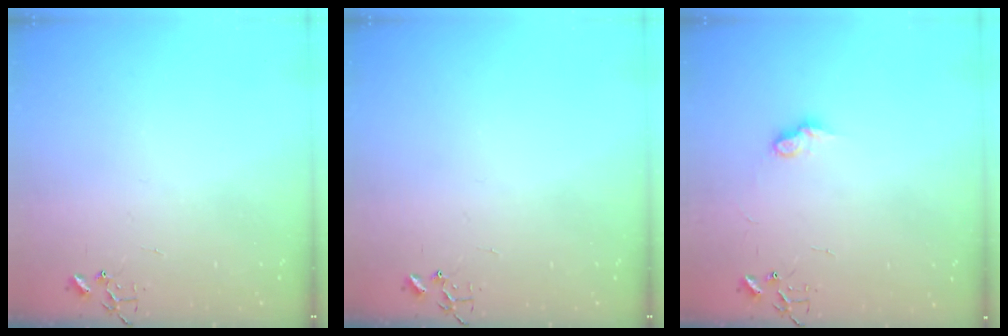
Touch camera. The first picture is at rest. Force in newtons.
{"total": 0.0}
{"total": 7.2, "press": 7.2, "slide": 0.2}